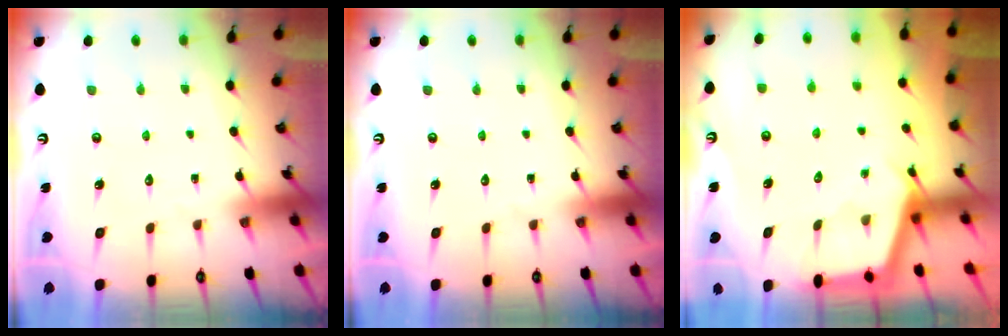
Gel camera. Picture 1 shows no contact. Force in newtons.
{"total": 0.0}
{"total": 2.4, "press": 2.4, "slide": 0.1}